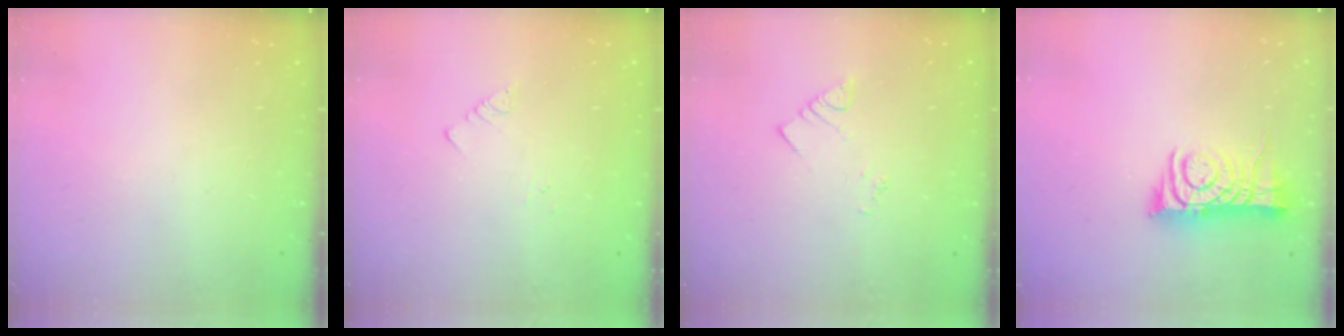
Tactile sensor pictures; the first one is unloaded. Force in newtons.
{"total": 1.8, "press": 1.8, "slide": 0.2}
{"total": 3.2, "press": 3.1, "slide": 0.5}
{"total": 9.1, "press": 9.1, "slide": 1.2}